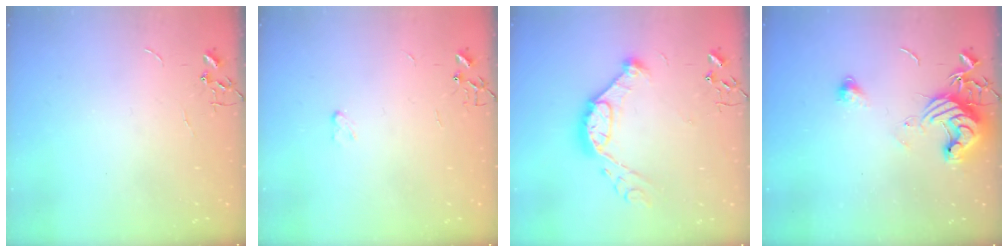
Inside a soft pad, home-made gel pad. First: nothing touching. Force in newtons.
{"total": 3.2, "press": 3.1, "slide": 0.4}
{"total": 14.2, "press": 14.1, "slide": 0.9}
{"total": 12.2, "press": 12.1, "slide": 1.6}